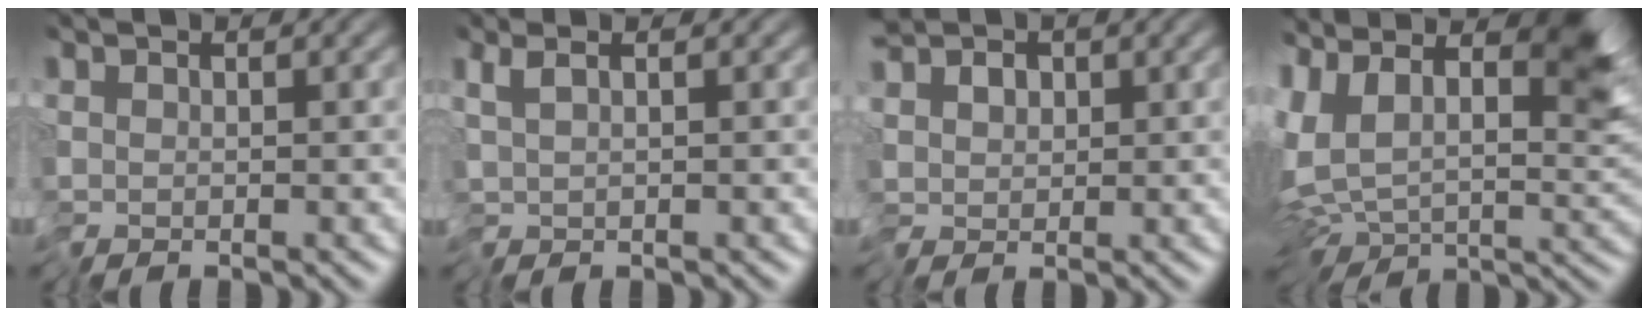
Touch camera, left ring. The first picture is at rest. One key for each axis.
{"total": 0.7, "fx": 0.1, "fy": -0.2, "fz": 0.6, "tx": -0.014, "ty": -0.005, "tz": 0.005}
{"total": 2.3, "fx": 0.2, "fy": 1.5, "fz": 1.8, "tx": -0.037, "ty": 0.000, "tz": -0.002}
{"total": 10.1, "fx": 3.8, "fy": 5.2, "fz": 7.8, "tx": -0.157, "ty": -0.009, "tz": 0.079}